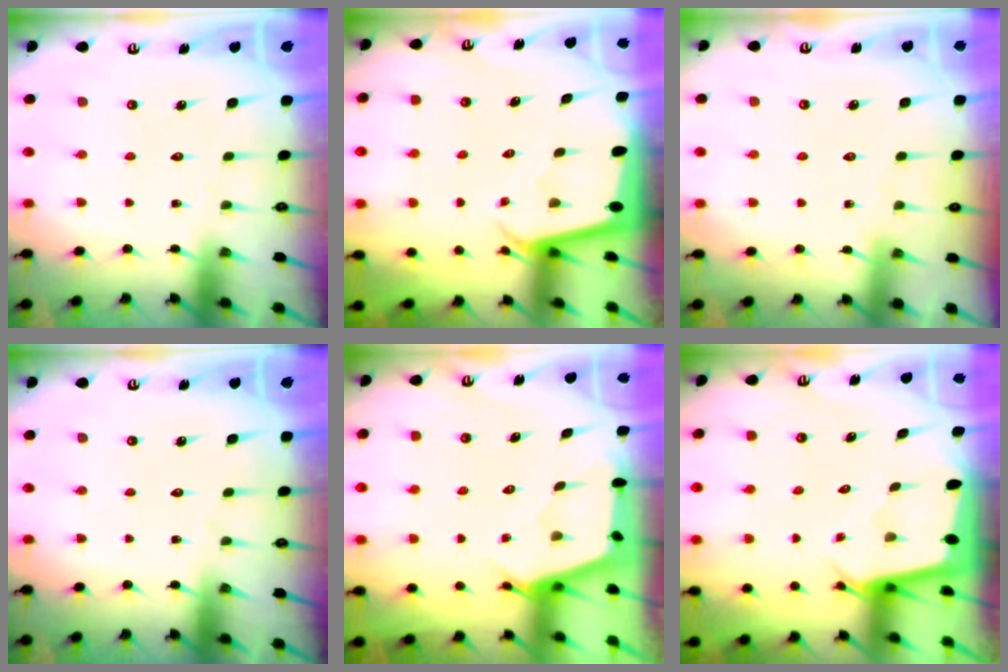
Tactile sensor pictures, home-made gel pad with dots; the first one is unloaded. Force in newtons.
{"total": 2.1, "press": 2.1, "slide": 0.1}
{"total": 1.6, "press": 1.6, "slide": 0.3}
{"total": 0.0}
{"total": 2.6, "press": 2.6, "slide": 0.3}
{"total": 2.4, "press": 2.4, "slide": 0.1}